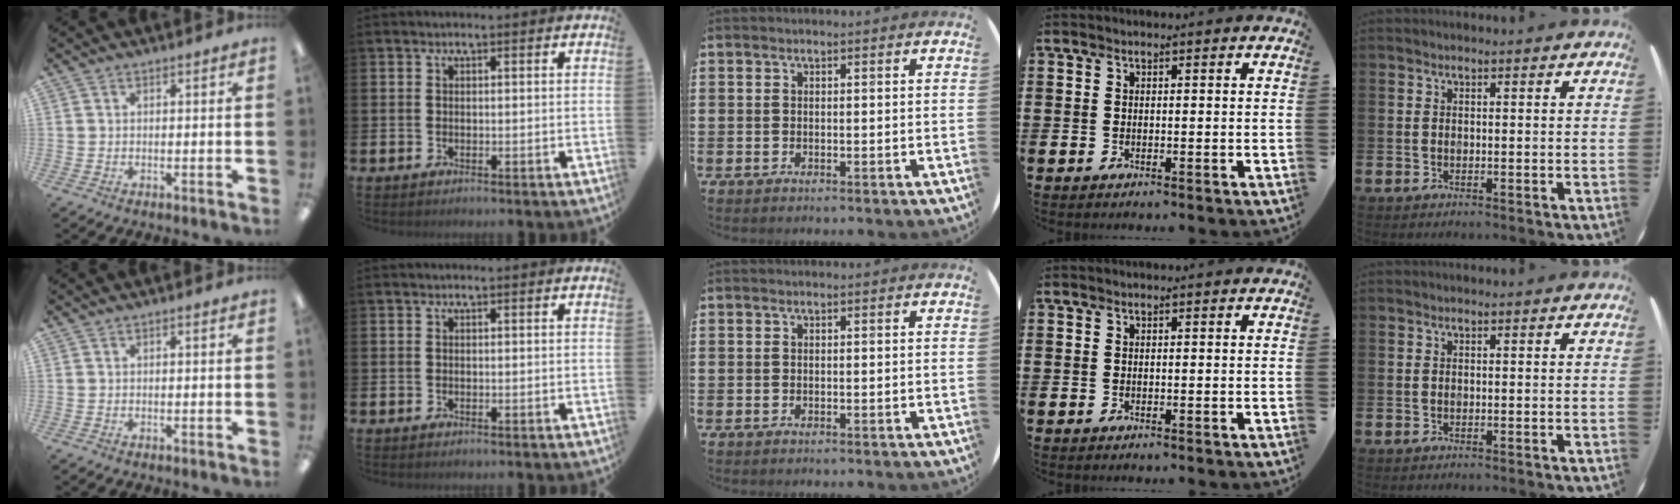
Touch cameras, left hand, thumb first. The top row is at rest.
{}